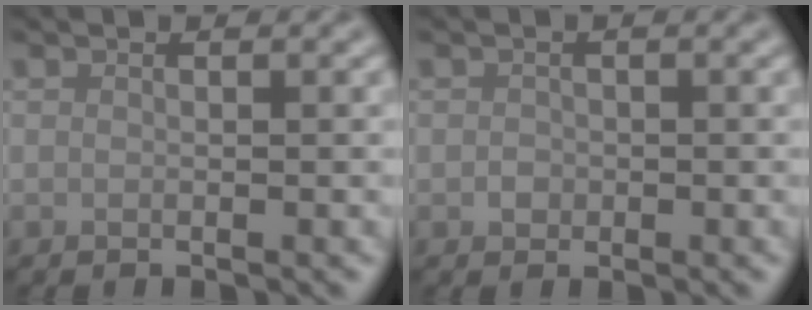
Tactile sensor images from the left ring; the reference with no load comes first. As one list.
[{"total": 1.0, "force": [-0.3, 0.9, 0.3], "torque": [0.001, -0.003, -0.008]}]